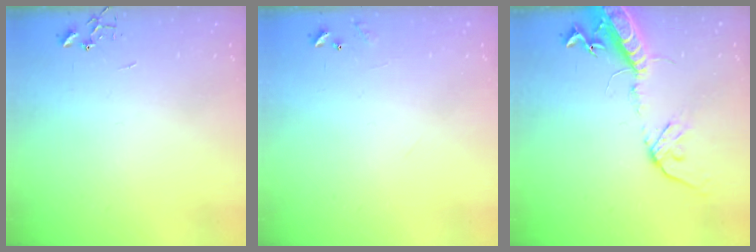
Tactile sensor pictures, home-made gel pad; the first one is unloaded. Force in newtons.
{"total": 6.9, "press": 6.9, "slide": 0.4}
{"total": 16.2, "press": 15.8, "slide": 3.6}